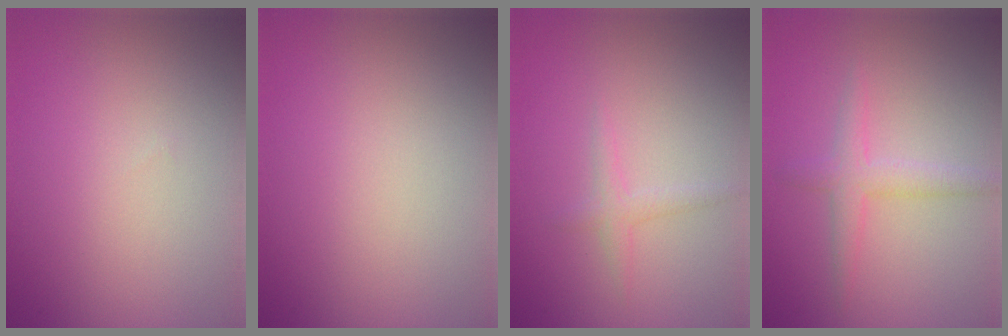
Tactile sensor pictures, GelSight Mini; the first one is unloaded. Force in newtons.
{"total": 0.0}
{"total": 1.2, "press": 1.2, "slide": 0.1}
{"total": 2.3, "press": 2.3, "slide": 0.2}